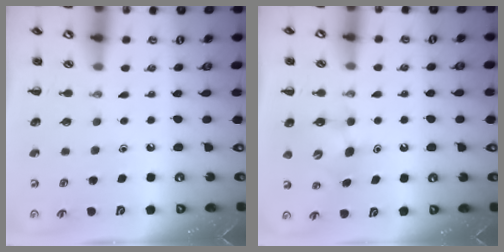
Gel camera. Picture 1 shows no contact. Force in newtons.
{"total": 4.6, "press": 4.5, "slide": 0.9}